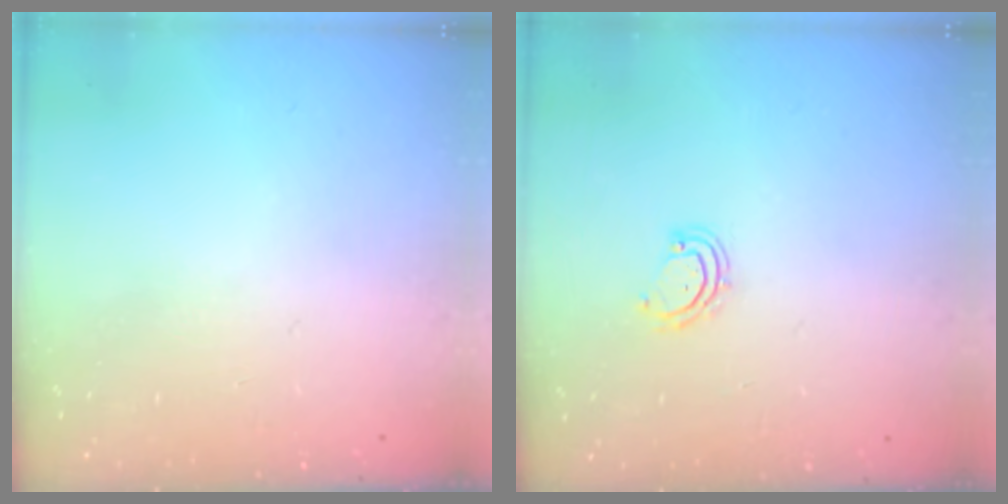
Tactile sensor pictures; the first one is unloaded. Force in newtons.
{"total": 4.1, "press": 4.1, "slide": 0.3}